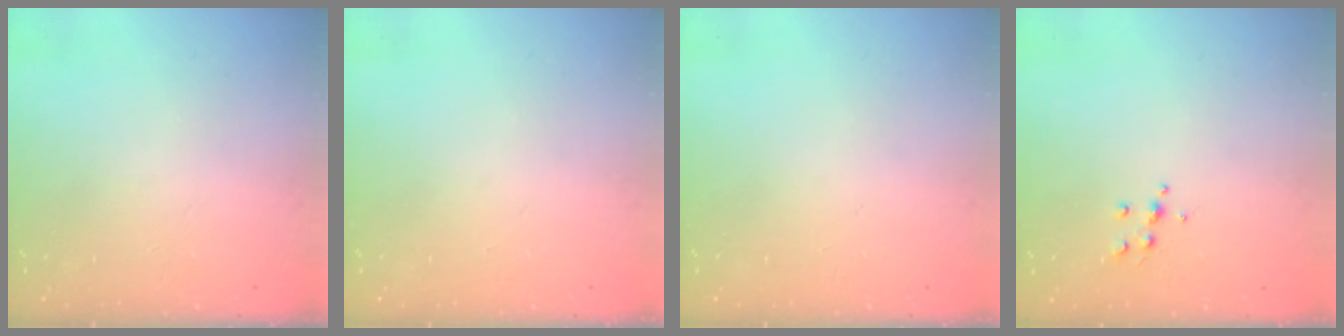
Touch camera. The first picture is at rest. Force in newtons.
{"total": 0.0}
{"total": 0.0}
{"total": 5.5, "press": 5.4, "slide": 0.9}